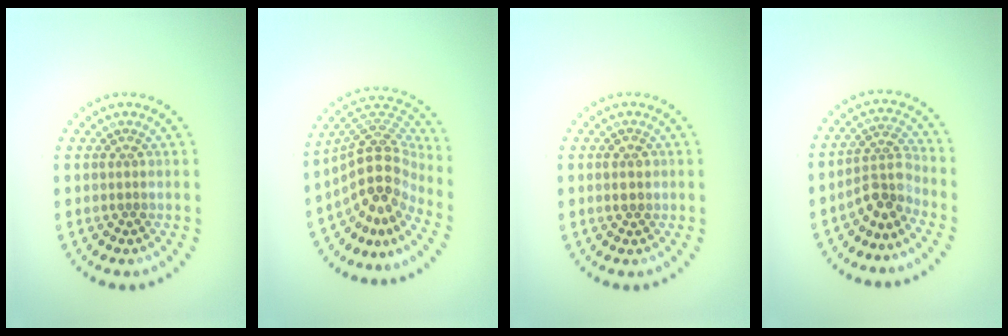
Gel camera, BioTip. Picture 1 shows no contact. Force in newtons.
{"total": 5.3, "press": 3.9, "slide": 3.6}
{"total": 1.7, "press": 1.7, "slide": 0.1}
{"total": 3.3, "press": 2.3, "slide": 2.4}